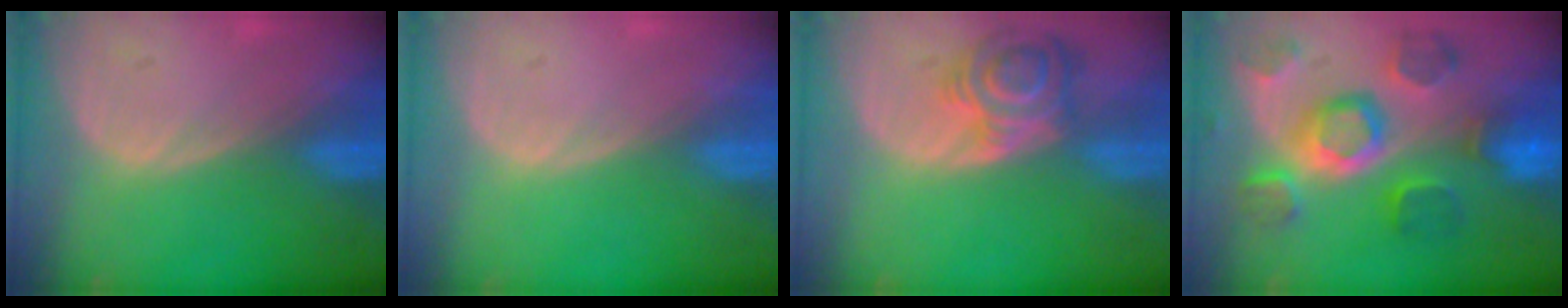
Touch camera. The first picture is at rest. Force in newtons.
{"total": 0.0}
{"total": 6.1, "press": 6.1, "slide": 0.3}
{"total": 11.3, "press": 10.0, "slide": 5.3}